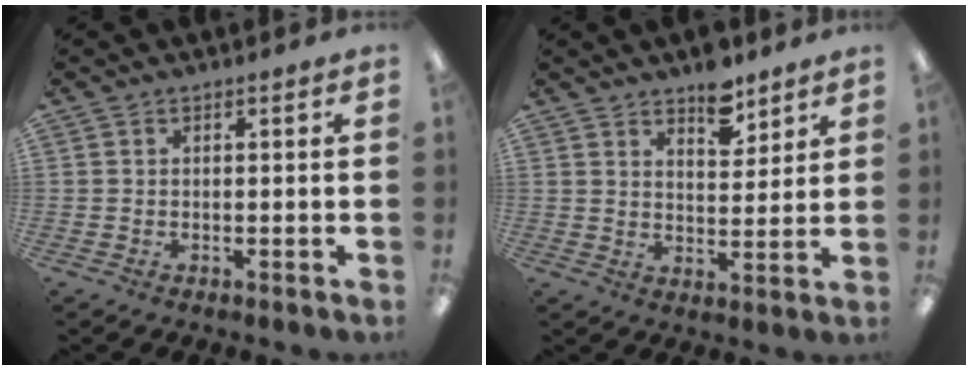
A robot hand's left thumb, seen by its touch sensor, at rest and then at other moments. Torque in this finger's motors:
{"motor_torque": [0.58, -0.04, 0.78, -0.75, 0.01]}